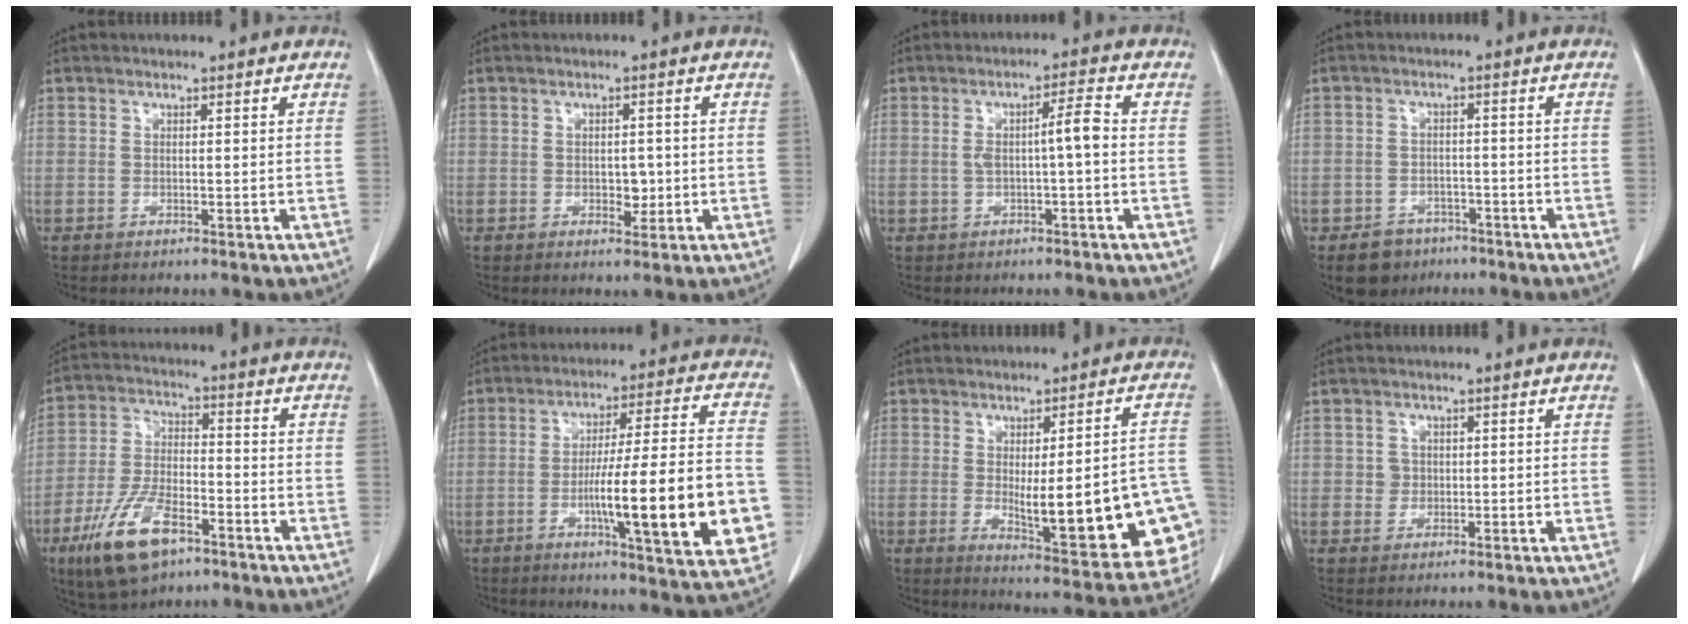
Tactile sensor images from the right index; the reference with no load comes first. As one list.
[{"total": 2.6, "force": [-0.4, 1.6, 2.1], "torque": [-0.028, 0.000, -0.001]}, {"total": 4.6, "force": [-0.3, 0.2, 4.5], "torque": [-0.081, 0.014, -0.002]}, {"total": 5.3, "force": [-3.6, 3.8, 1.1], "torque": [-0.017, 0.007, -0.052]}, {"total": 12.5, "force": [-7.2, 5.3, 8.8], "torque": [-0.182, -0.005, -0.128]}, {"total": 20.8, "force": [-5.1, 2.0, 20.1], "torque": [-0.256, 0.007, -0.067]}, {"total": 20.2, "force": [-4.0, 4.6, 19.2], "torque": [-0.166, 0.009, -0.028]}, {"total": 1.6, "force": [0.1, 1.6, 0.2], "torque": [-0.002, 0.003, 0.001]}]